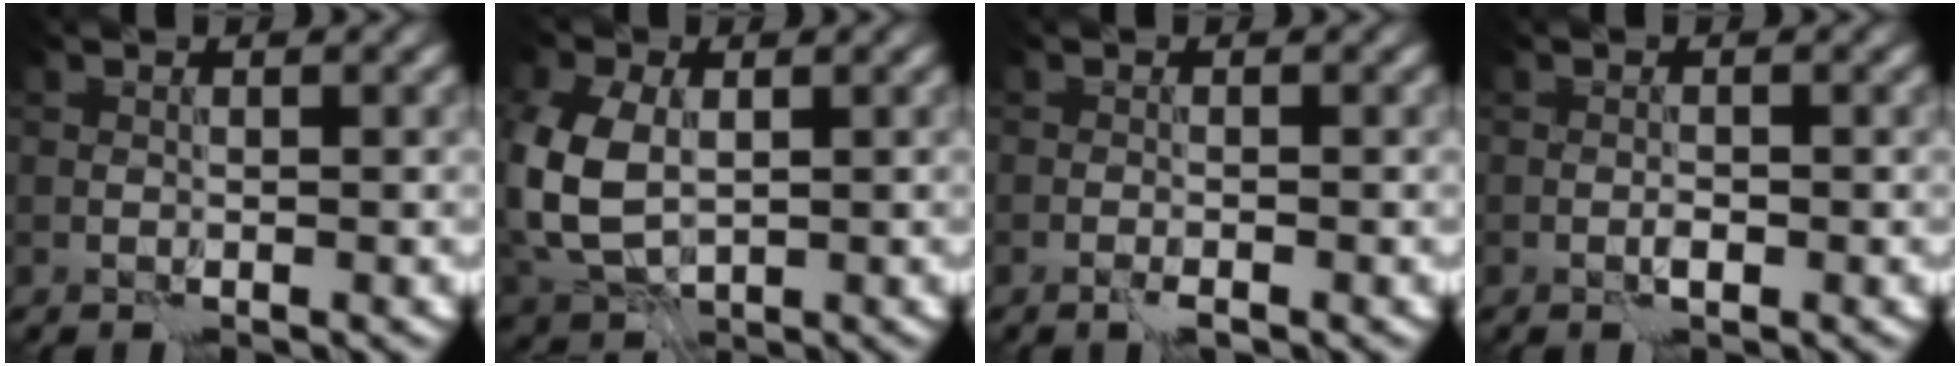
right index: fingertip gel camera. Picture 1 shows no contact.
{"total": 7.2, "force": [0.2, 4.9, 5.2], "torque": [-0.144, -0.001, 0.005]}
{"total": 0.9, "force": [-0.7, 0.0, 0.5], "torque": [-0.010, -0.001, -0.013]}
{"total": 0.6, "force": [-0.4, 0.2, 0.5], "torque": [-0.009, 0.001, -0.007]}